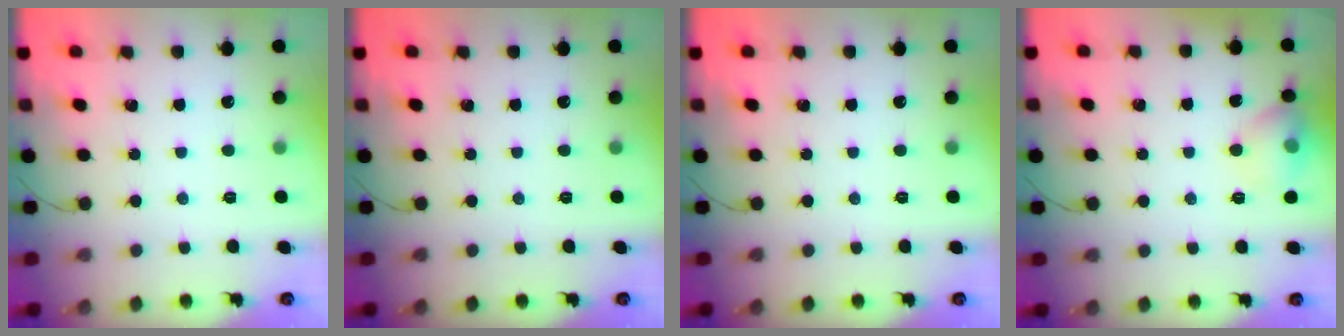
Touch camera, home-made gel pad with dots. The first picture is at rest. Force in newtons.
{"total": 0.0}
{"total": 0.0}
{"total": 10.5, "press": 9.0, "slide": 5.4}